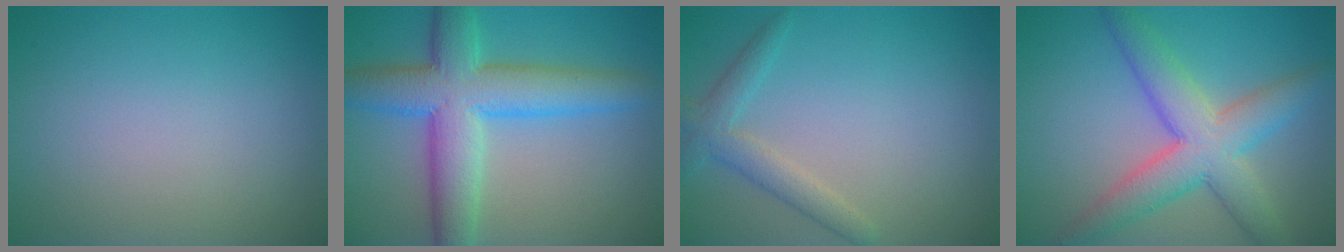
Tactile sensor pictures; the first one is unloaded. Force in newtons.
{"total": 8.0, "press": 8.0, "slide": 0.3}
{"total": 2.6, "press": 2.6, "slide": 0.1}
{"total": 6.9, "press": 6.9, "slide": 0.1}